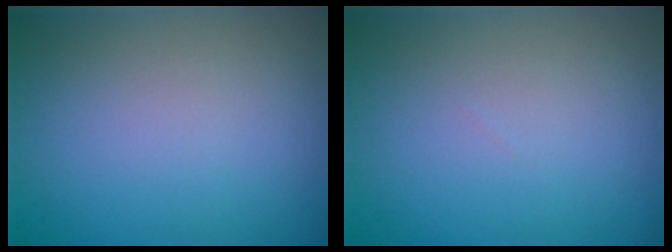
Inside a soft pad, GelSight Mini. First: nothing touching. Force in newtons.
{"total": 0.0}